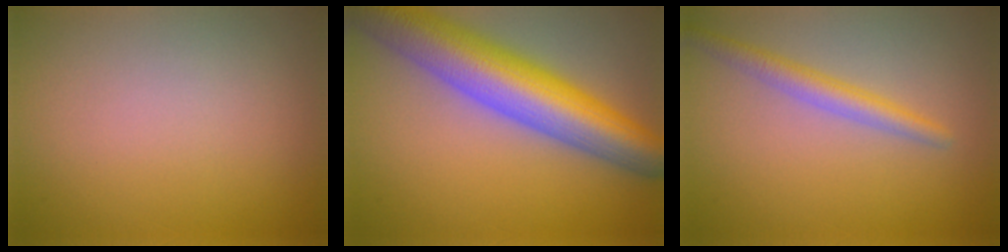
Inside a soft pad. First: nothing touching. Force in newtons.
{"total": 11.4, "press": 11.4, "slide": 0.5}
{"total": 2.5, "press": 2.5, "slide": 0.1}